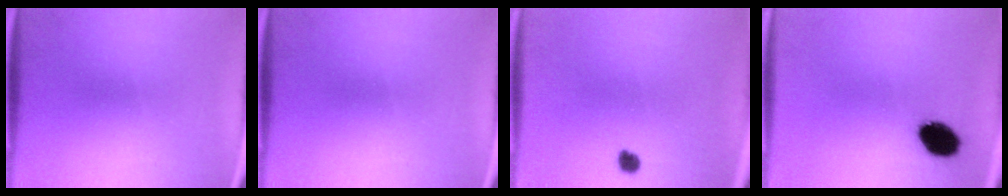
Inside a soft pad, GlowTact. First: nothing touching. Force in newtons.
{"total": 0.0}
{"total": 1.8}
{"total": 8.6}